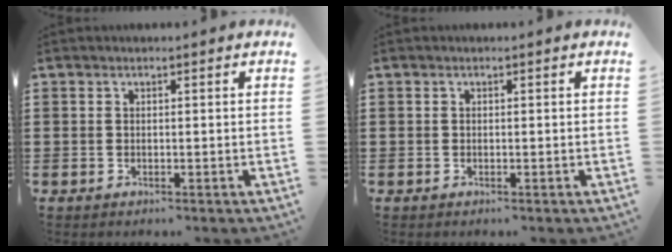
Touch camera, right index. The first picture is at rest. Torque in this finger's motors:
{"motor_torque": [0.08, -0.01, -0.01, -0.01]}